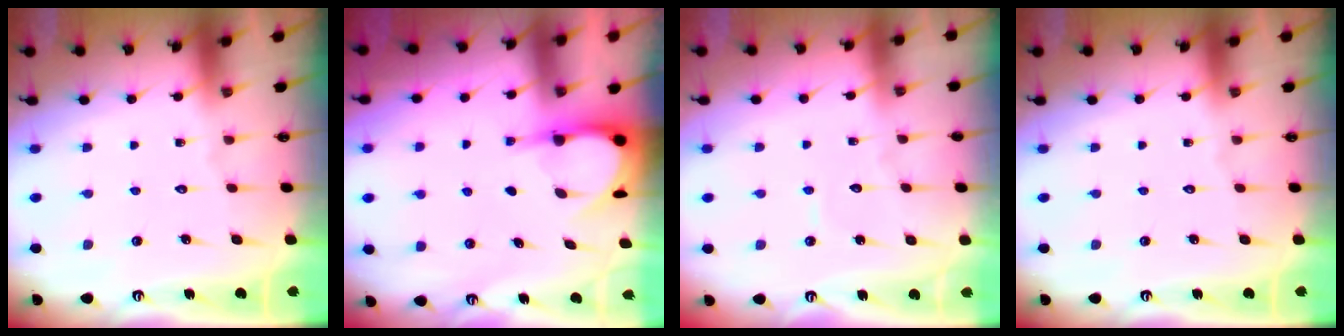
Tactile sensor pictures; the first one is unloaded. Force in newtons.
{"total": 6.0, "press": 6.0, "slide": 0.3}
{"total": 3.3, "press": 3.3, "slide": 0.4}
{"total": 0.0}